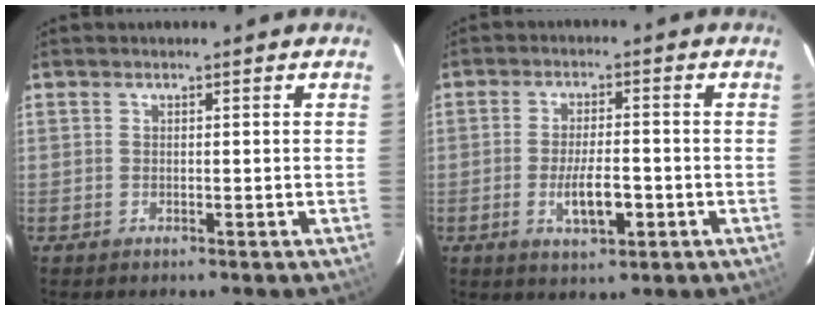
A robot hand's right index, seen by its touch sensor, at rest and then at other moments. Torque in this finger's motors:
{"motor_torque": [0.21, -0.06, 0.26, 0.04]}